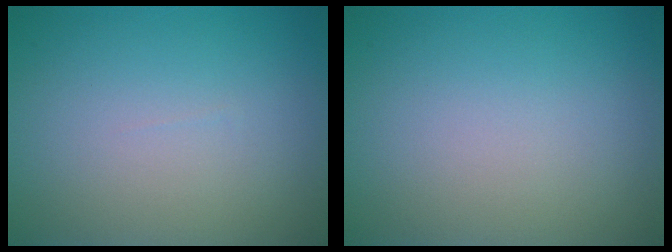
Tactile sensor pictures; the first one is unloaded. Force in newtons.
{"total": 0.0}